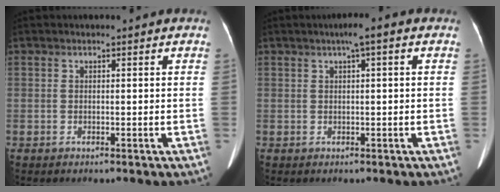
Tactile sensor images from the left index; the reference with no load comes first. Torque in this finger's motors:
{"motor_torque": [0.22, -0.30, 0.09, 0.05]}